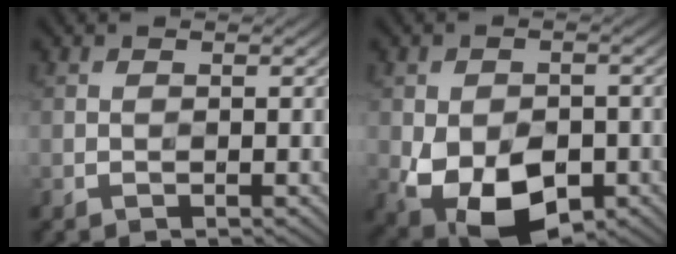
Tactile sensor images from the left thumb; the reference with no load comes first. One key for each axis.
{"total": 11.1, "fx": -3.9, "fy": 7.1, "fz": 7.6, "tx": -0.150, "ty": -0.038, "tz": -0.057}